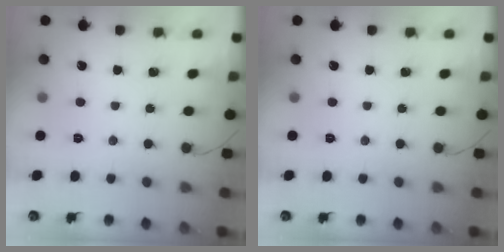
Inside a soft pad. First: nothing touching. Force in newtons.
{"total": 0.0}